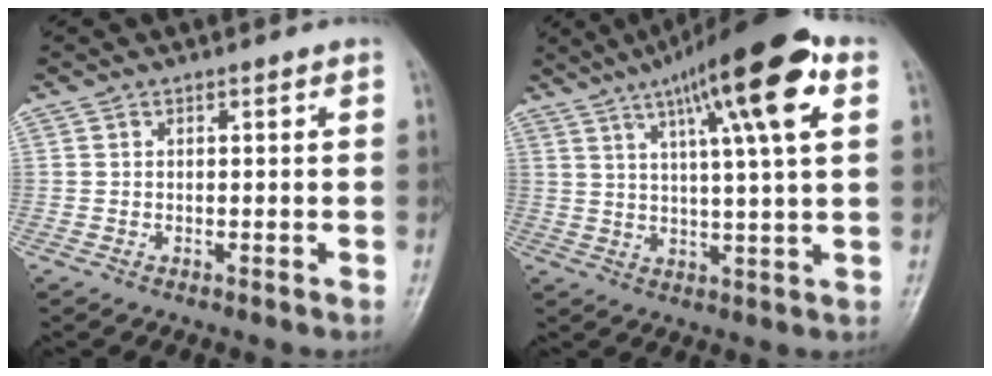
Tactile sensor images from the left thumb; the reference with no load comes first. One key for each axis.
{"total": 17.8, "fx": 7.8, "fy": 3.1, "fz": 15.7, "tx": -0.236, "ty": -0.001, "tz": 0.117}